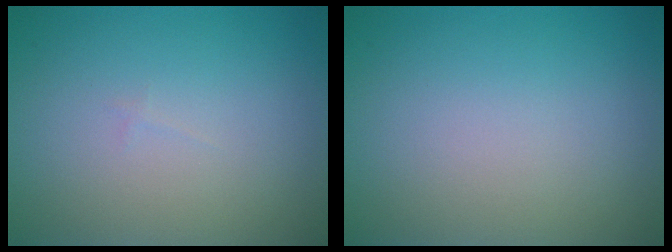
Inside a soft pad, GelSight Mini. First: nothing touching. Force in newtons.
{"total": 0.0}